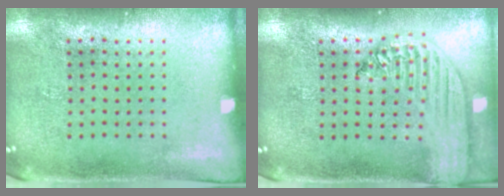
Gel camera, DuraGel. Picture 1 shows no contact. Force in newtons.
{"total": 2.4, "press": 2.1, "slide": 1.2}